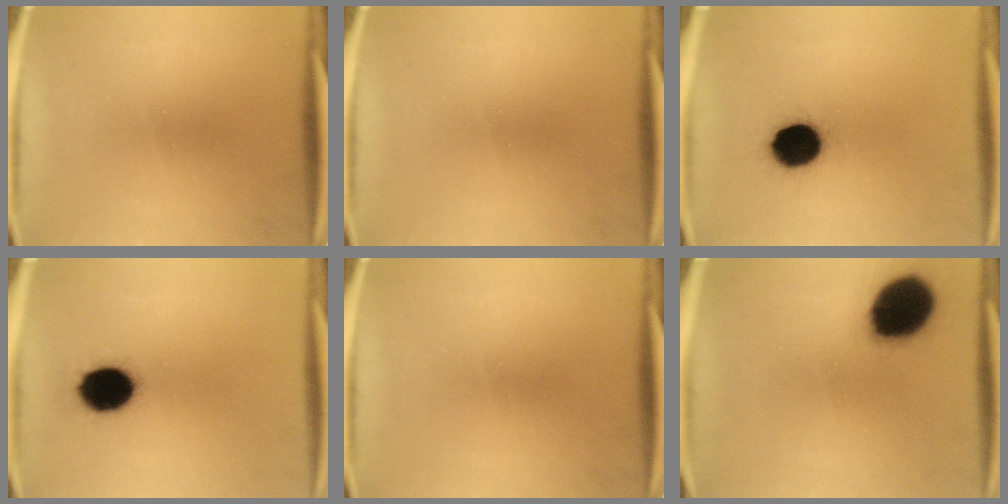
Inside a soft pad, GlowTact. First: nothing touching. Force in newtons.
{"total": 0.0}
{"total": 12.4}
{"total": 12.2}
{"total": 0.0}
{"total": 18.8}